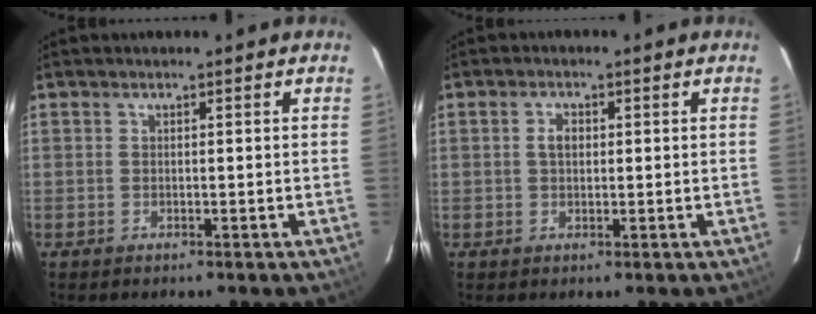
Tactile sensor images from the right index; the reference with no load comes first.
{"total": 2.3, "force": [0.3, 1.5, 1.6], "torque": [-0.031, 0.007, 0.006]}